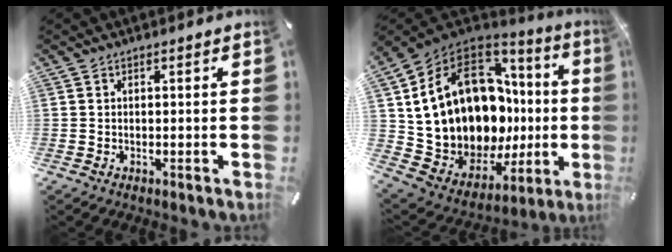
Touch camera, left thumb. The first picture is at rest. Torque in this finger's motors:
{"motor_torque": [1.74, 3.26, 2.77, 0.00, 0.81]}